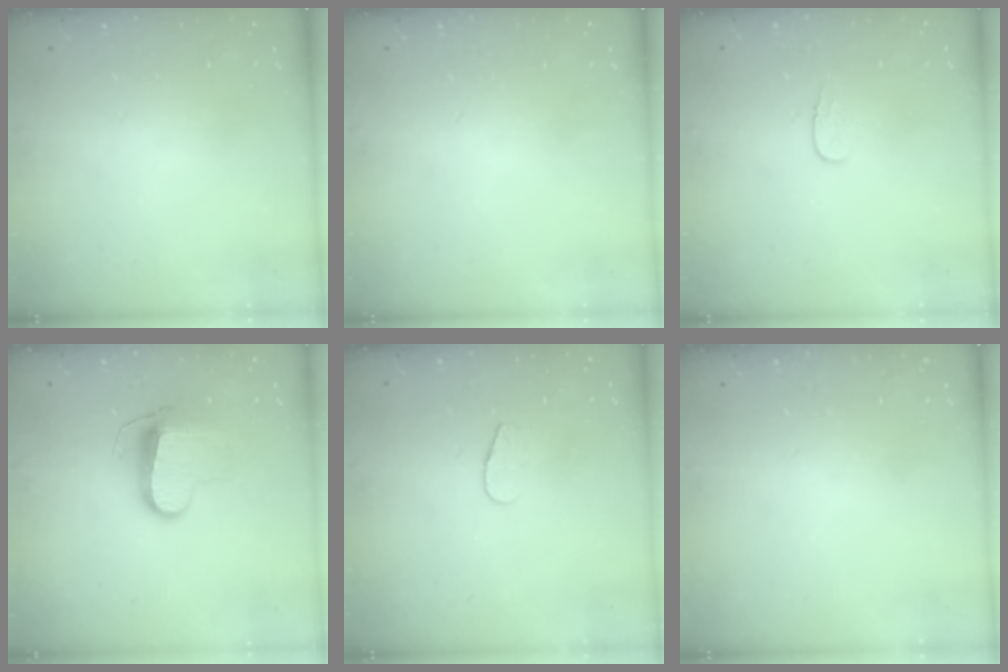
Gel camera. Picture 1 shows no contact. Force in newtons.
{"total": 0.0}
{"total": 3.8, "press": 3.8, "slide": 0.4}
{"total": 10.0, "press": 10.0, "slide": 0.5}
{"total": 4.6, "press": 4.6, "slide": 0.4}
{"total": 0.0}